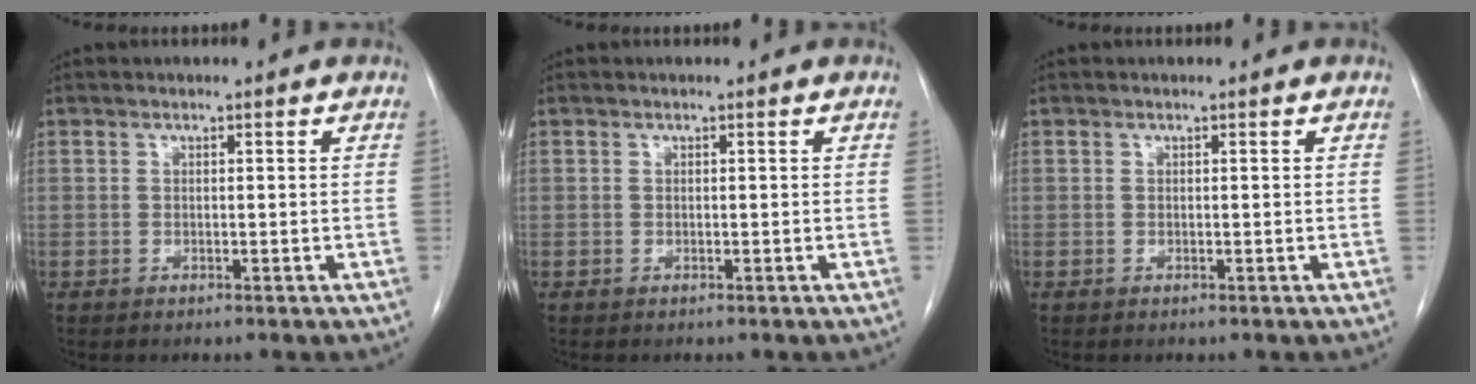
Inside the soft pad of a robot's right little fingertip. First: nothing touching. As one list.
[{"total": 0.0}, {"total": 0.0}]